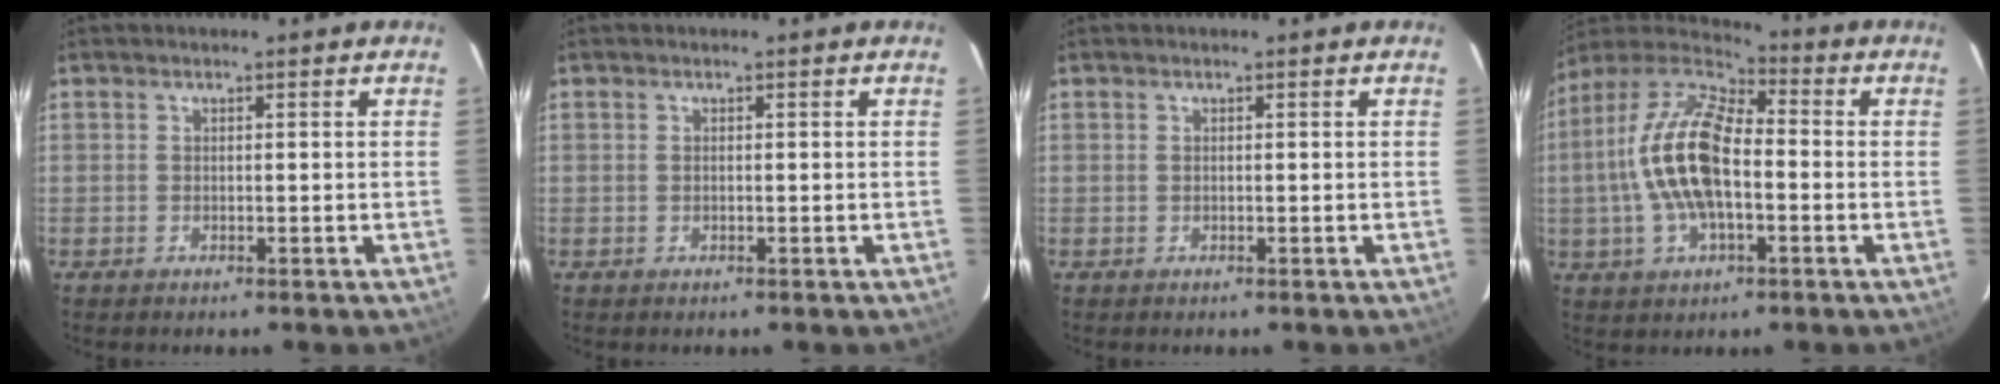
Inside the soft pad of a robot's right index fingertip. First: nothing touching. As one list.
[{"total": 0.0}, {"total": 0.0}, {"total": 16.5, "force": [-1.8, 7.6, 14.6], "torque": [-0.293, 0.011, -0.040]}]